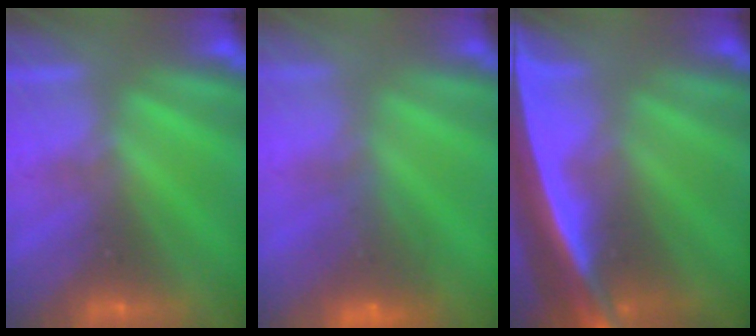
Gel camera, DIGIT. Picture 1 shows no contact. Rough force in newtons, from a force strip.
{"total": 7.3}
{"total": 5.8}